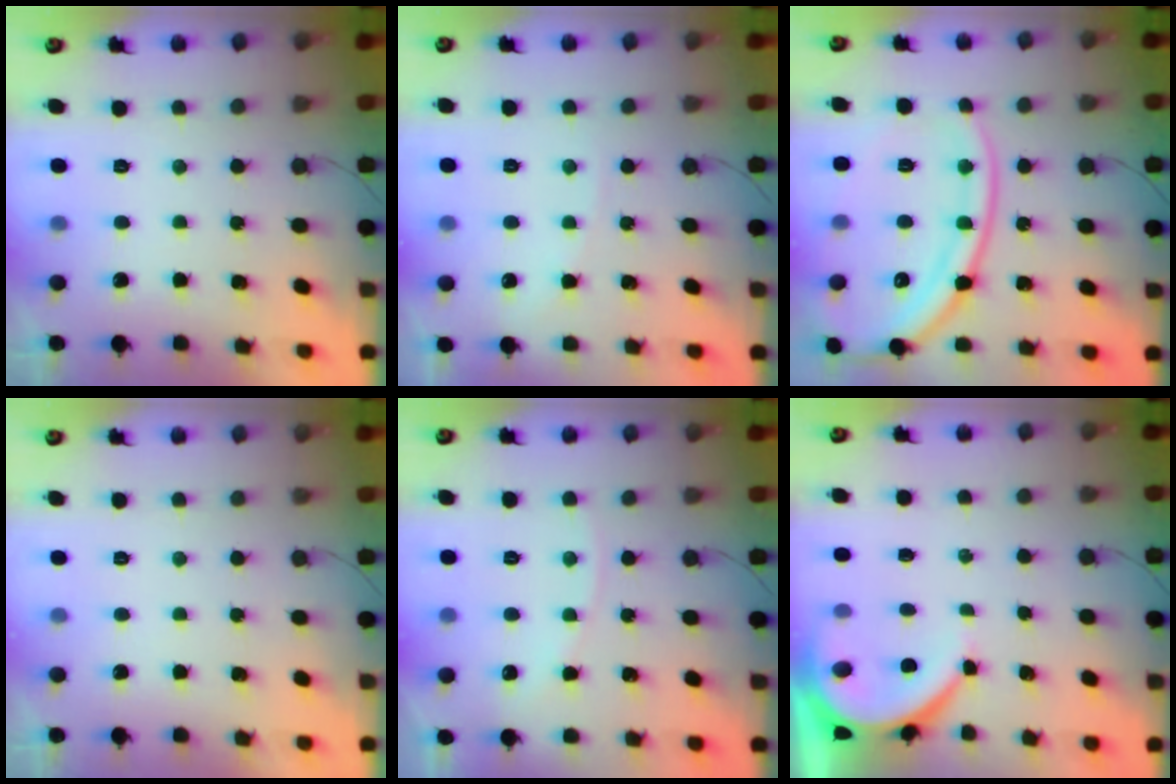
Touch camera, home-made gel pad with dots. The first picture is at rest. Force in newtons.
{"total": 3.7, "press": 3.6, "slide": 0.4}
{"total": 19.5, "press": 19.5, "slide": 1.3}
{"total": 0.0}
{"total": 3.1, "press": 3.1, "slide": 0.5}
{"total": 6.4, "press": 6.4, "slide": 0.5}